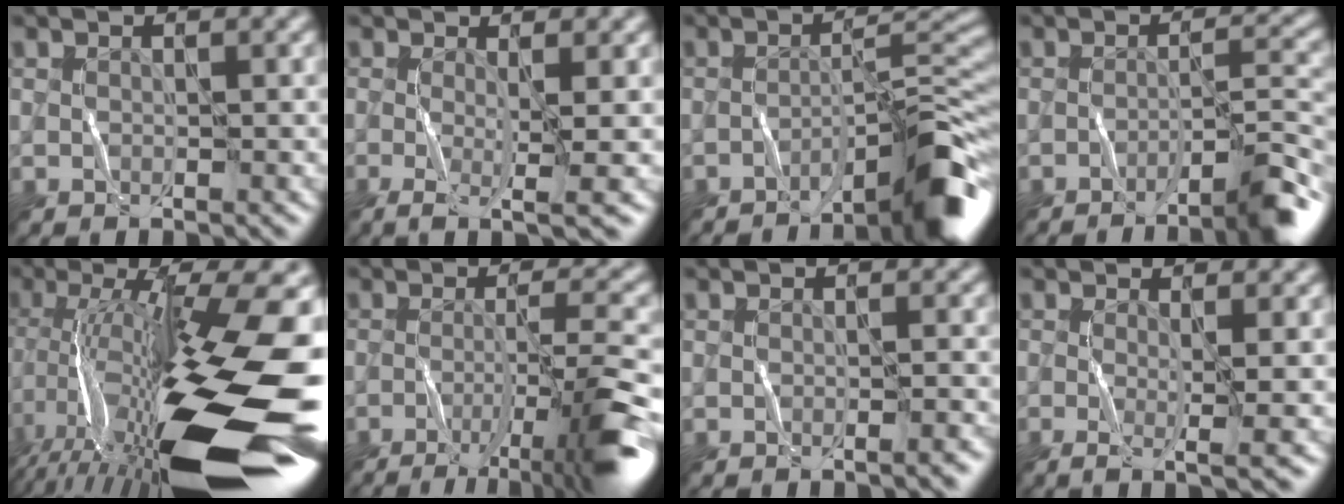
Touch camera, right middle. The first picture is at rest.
{"total": 4.1, "force": [-0.6, 0.7, 4.0], "torque": [-0.078, -0.009, -0.011]}
{"total": 6.4, "force": [-4.2, 0.5, 4.8], "torque": [-0.061, 0.020, -0.071]}
{"total": 5.2, "force": [-3.6, 0.6, 3.8], "torque": [-0.043, 0.014, -0.060]}
{"total": 19.3, "force": [-4.5, 6.0, 17.8], "torque": [-0.310, 0.001, -0.079]}
{"total": 8.6, "force": [-4.2, 1.4, 7.4], "torque": [-0.100, 0.005, -0.069]}
{"total": 1.1, "force": [-0.5, 0.1, 1.0], "torque": [-0.012, 0.002, -0.010]}
{"total": 3.0, "force": [-0.2, 0.5, 2.9], "torque": [-0.052, -0.006, -0.006]}